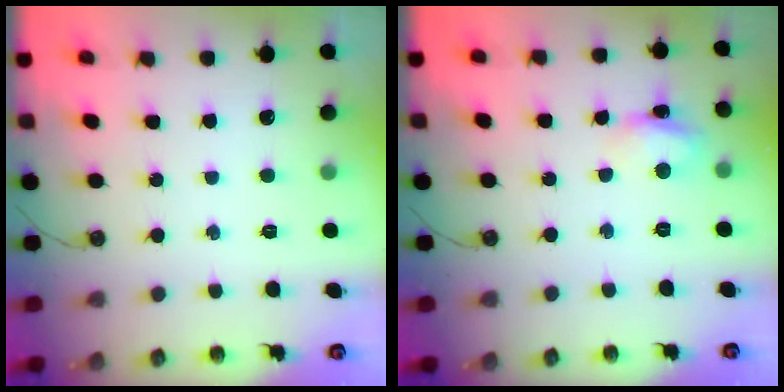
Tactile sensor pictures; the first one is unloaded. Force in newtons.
{"total": 5.5, "press": 5.5, "slide": 0.5}